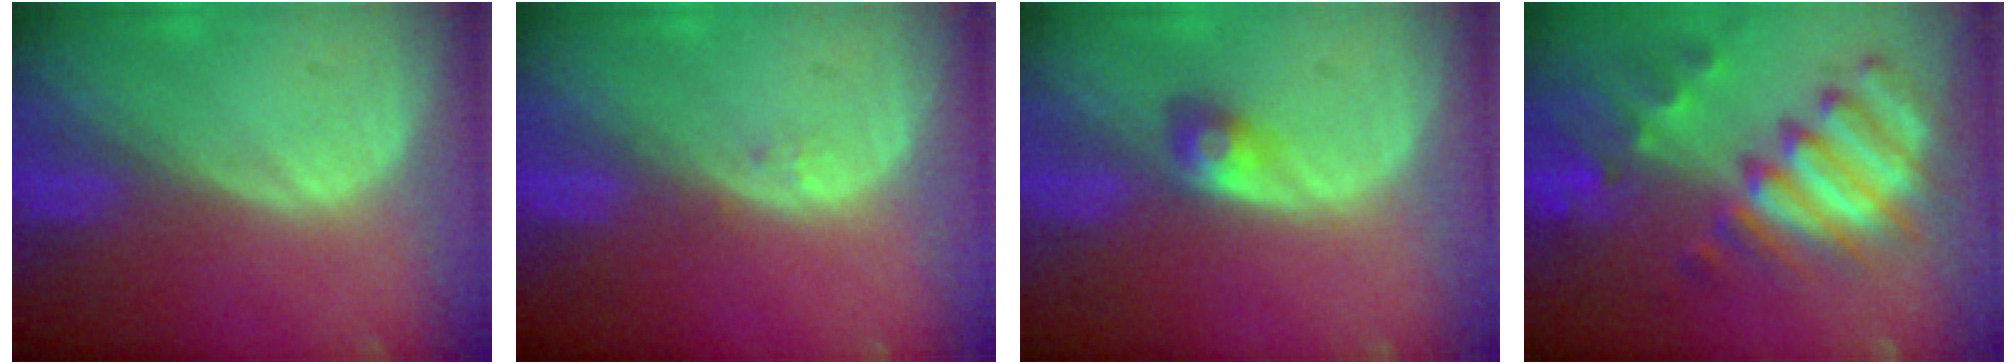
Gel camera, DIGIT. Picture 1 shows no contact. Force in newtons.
{"total": 0.6, "press": 0.6, "slide": 0.1}
{"total": 3.0, "press": 2.5, "slide": 1.5}
{"total": 11.6, "press": 10.0, "slide": 5.8}